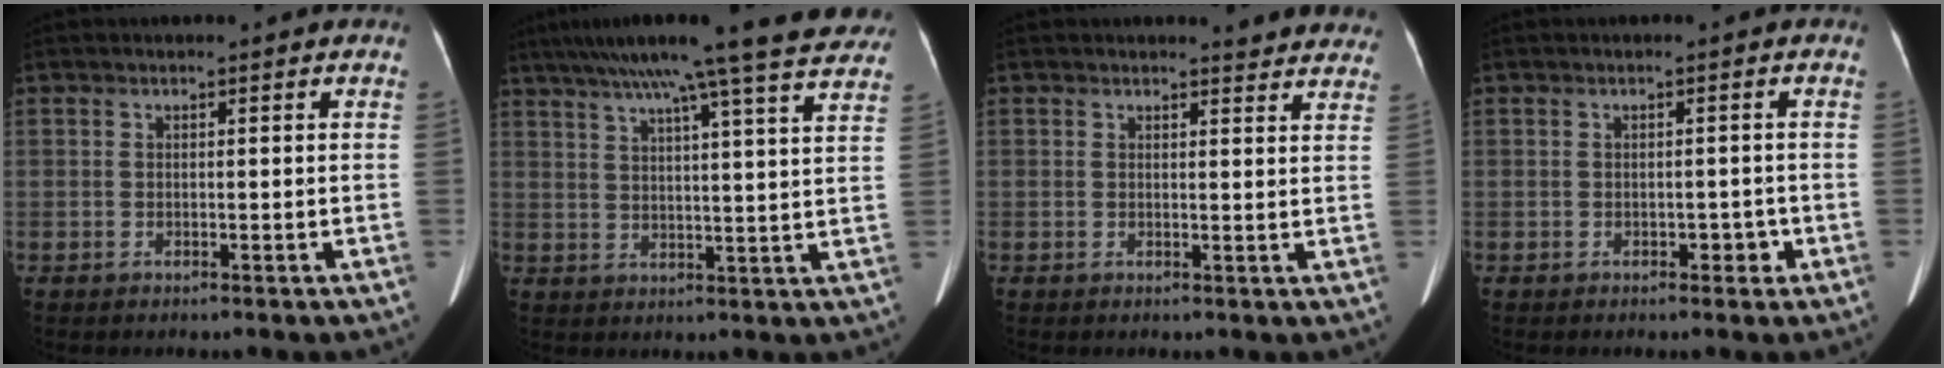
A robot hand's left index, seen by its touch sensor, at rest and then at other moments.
{"total": 24.7, "force": [20.6, 0.7, 13.6], "torque": [-0.221, 0.004, 0.264]}
{"total": 6.0, "force": [5.7, 1.4, 0.9], "torque": [0.006, -0.013, 0.037]}
{"total": 1.8, "force": [-1.0, 1.1, 1.0], "torque": [-0.011, -0.001, -0.013]}